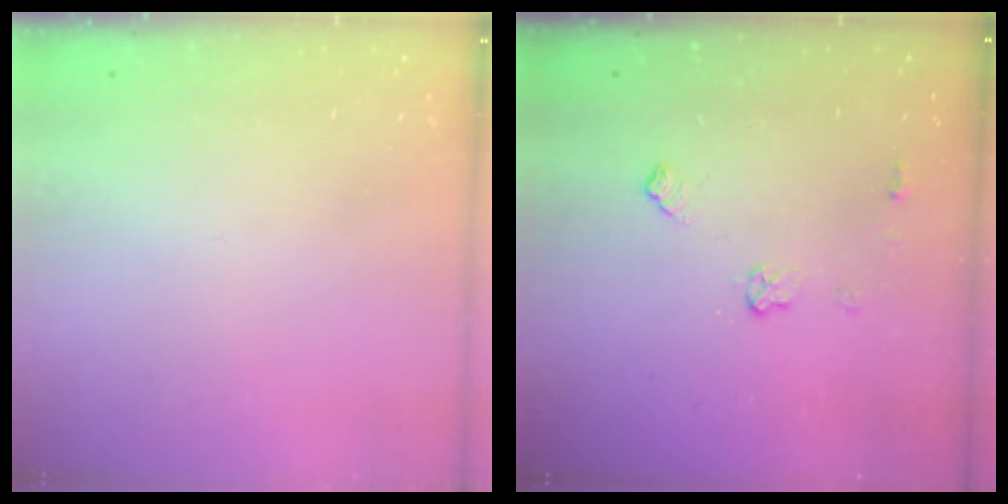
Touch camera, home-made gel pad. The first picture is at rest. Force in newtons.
{"total": 5.6, "press": 5.6, "slide": 1.0}